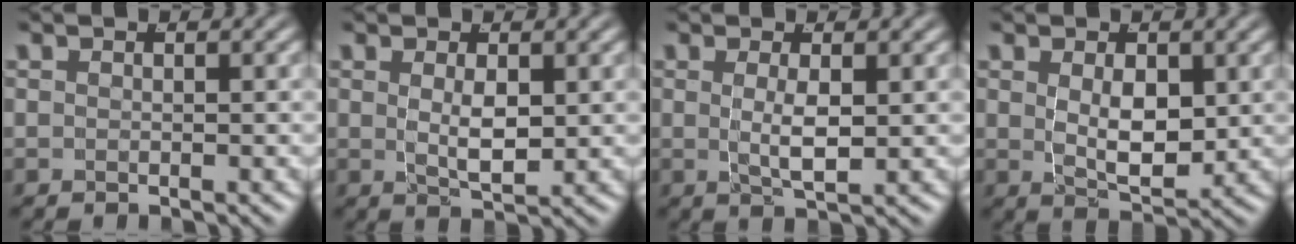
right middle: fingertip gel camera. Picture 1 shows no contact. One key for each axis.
{"total": 2.7, "fx": 0.3, "fy": 0.6, "fz": 2.6, "tx": -0.043, "ty": -0.017, "tz": 0.019}
{"total": 2.6, "fx": 0.1, "fy": 0.2, "fz": 2.6, "tx": -0.052, "ty": -0.015, "tz": 0.012}
{"total": 4.0, "fx": 0.4, "fy": 1.7, "fz": 3.5, "tx": -0.058, "ty": -0.026, "tz": 0.020}